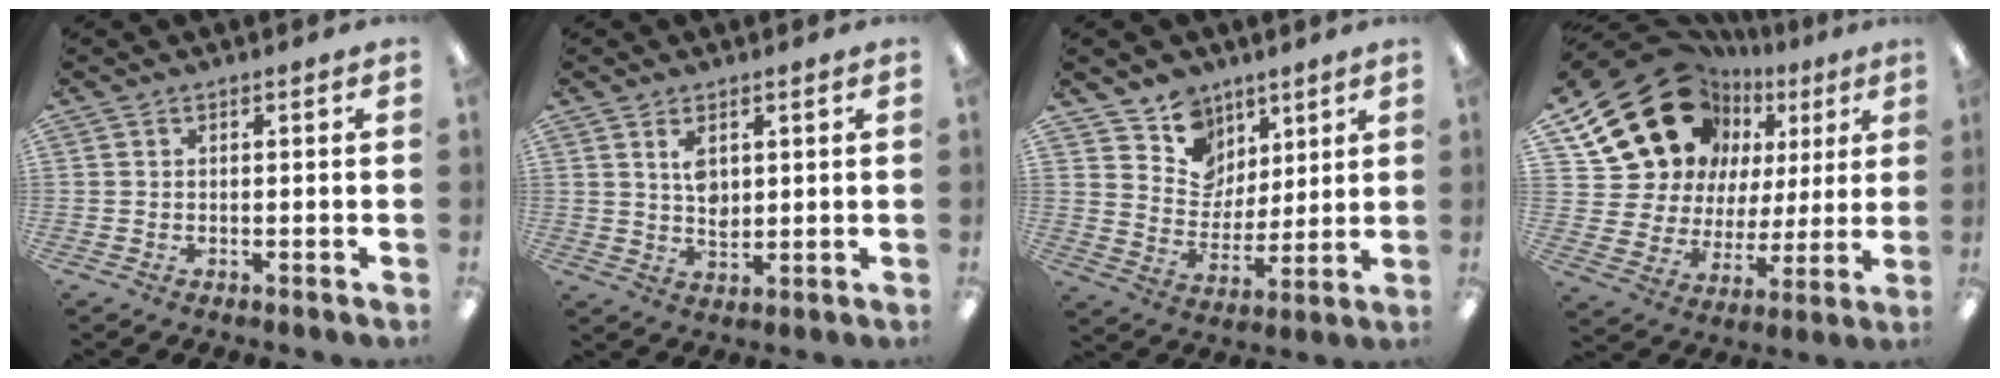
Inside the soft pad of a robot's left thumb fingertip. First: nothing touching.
{"total": 4.7, "force": [2.2, 2.7, 3.2], "torque": [-0.046, -0.007, 0.034]}
{"total": 11.4, "force": [7.4, 8.6, 1.4], "torque": [-0.031, -0.064, 0.144]}
{"total": 22.3, "force": [12.6, 15.6, 9.7], "torque": [-0.192, -0.075, 0.247]}